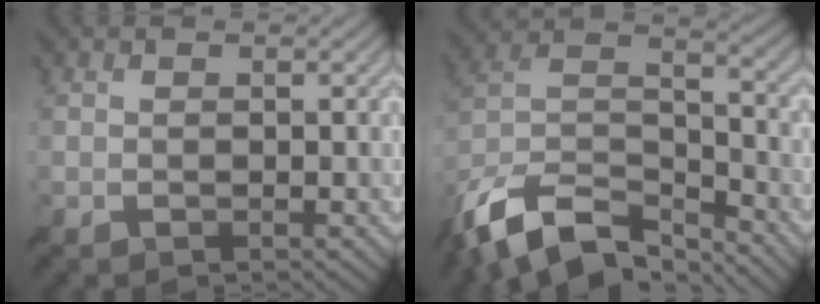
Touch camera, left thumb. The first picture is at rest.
{"total": 14.5, "force": [-10.9, 5.8, 7.5], "torque": [-0.187, -0.009, -0.199]}